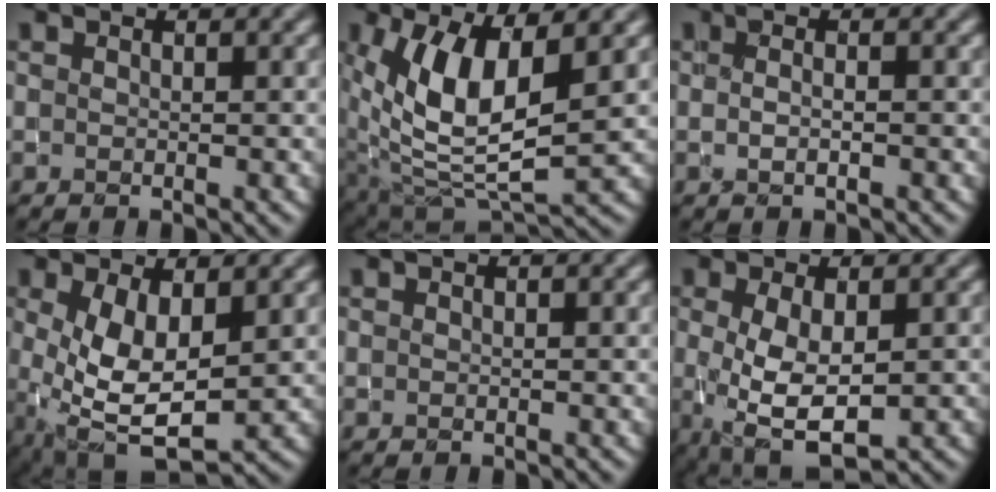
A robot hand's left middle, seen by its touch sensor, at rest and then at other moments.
{"total": 10.0, "force": [2.0, 4.8, 8.5], "torque": [-0.175, -0.014, 0.043]}
{"total": 1.3, "force": [0.2, 0.6, 1.1], "torque": [-0.004, -0.001, -0.002]}
{"total": 6.7, "force": [0.0, 3.1, 5.9], "torque": [-0.129, -0.008, 0.006]}
{"total": 0.0}
{"total": 5.5, "force": [-0.5, 2.4, 4.9], "torque": [-0.108, -0.010, 0.001]}